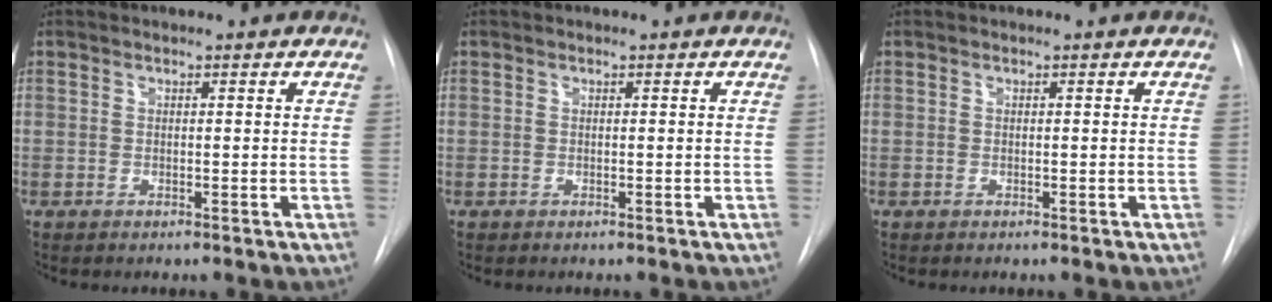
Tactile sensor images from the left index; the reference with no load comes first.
{"total": 0.0}
{"total": 0.0}